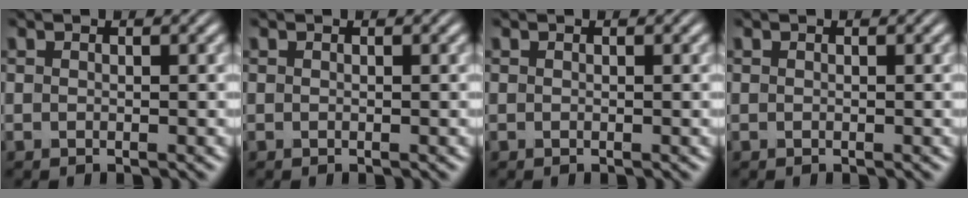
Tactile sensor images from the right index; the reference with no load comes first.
{"total": 0.0}
{"total": 0.0}
{"total": 0.0}